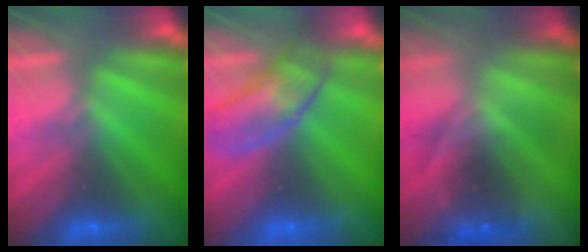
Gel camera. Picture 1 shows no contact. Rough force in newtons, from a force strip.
{"total": 2.9}
{"total": 2.1}